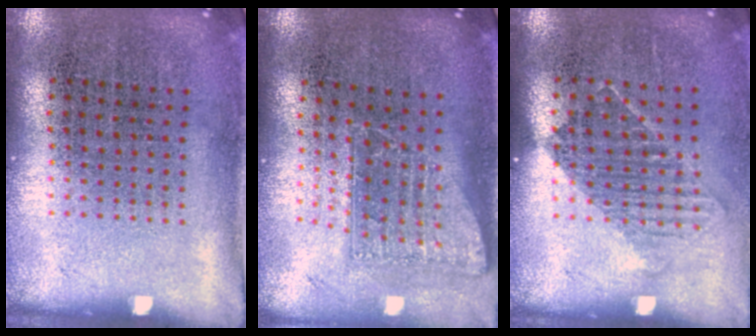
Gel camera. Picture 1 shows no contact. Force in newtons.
{"total": 1.8, "press": 1.3, "slide": 1.2}
{"total": 1.2, "press": 1.0, "slide": 0.7}